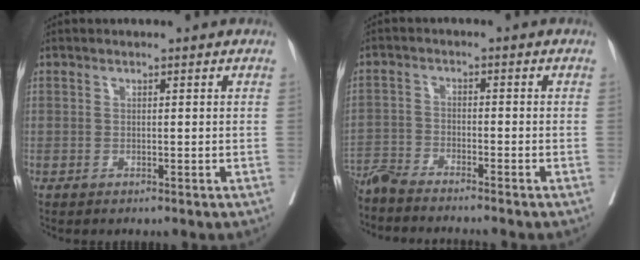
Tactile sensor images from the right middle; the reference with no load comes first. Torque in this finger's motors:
{"motor_torque": [0.78, -1.00, 0.30, 0.18]}